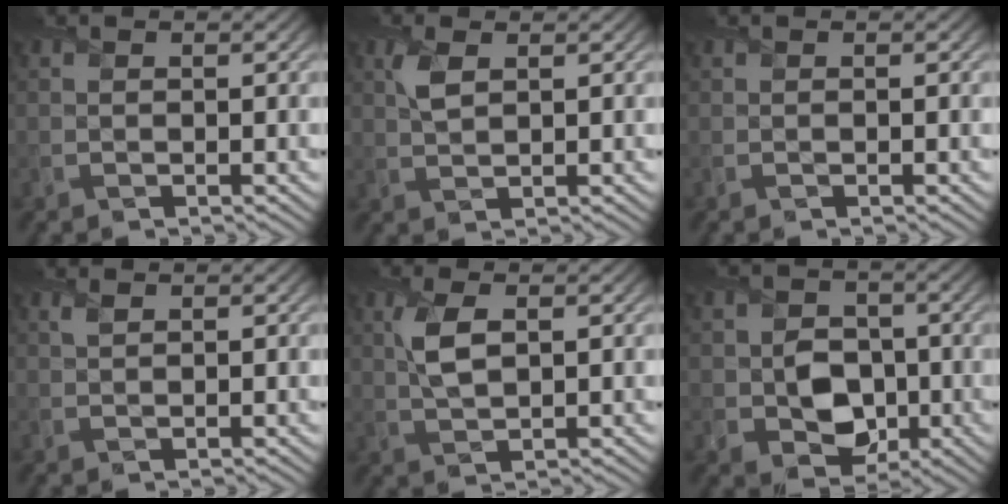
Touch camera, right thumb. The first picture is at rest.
{"total": 2.7, "force": [1.2, 1.2, 2.1], "torque": [-0.055, 0.002, 0.027]}
{"total": 0.0}
{"total": 0.8, "force": [0.6, 0.3, 0.4], "torque": [-0.015, 0.000, 0.013]}
{"total": 4.3, "force": [1.2, 1.8, 3.7], "torque": [-0.090, 0.002, 0.026]}
{"total": 6.1, "force": [-1.0, 5.0, 3.4], "torque": [-0.068, -0.011, -0.024]}